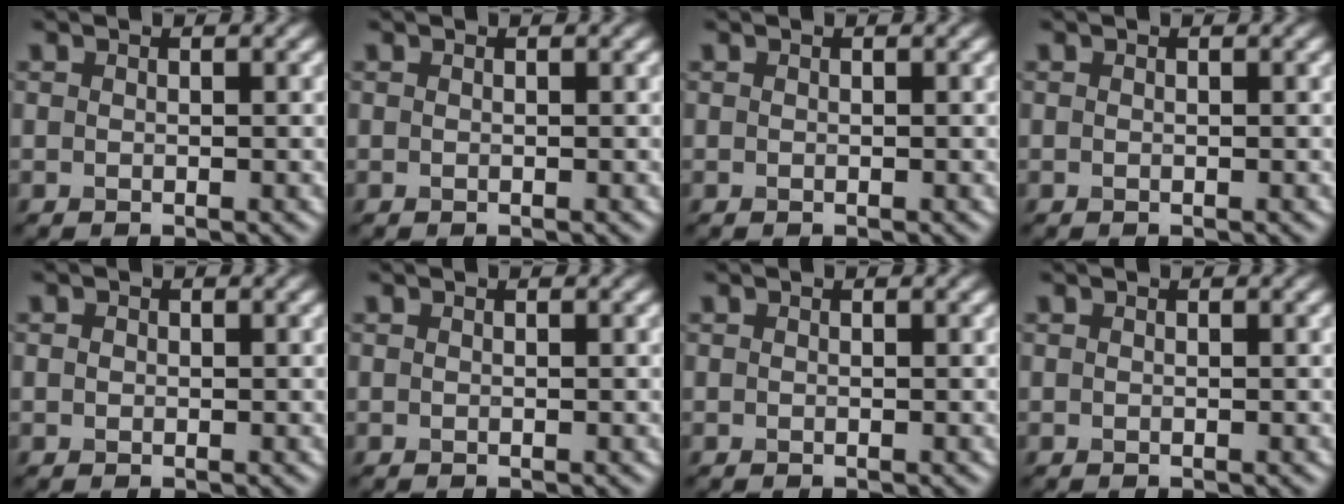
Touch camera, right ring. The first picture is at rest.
{"total": 0.0}
{"total": 0.0}
{"total": 0.0}
{"total": 0.6, "force": [0.0, 0.5, 0.2], "torque": [-0.002, -0.003, -0.001]}
{"total": 0.0}
{"total": 0.0}
{"total": 0.0}